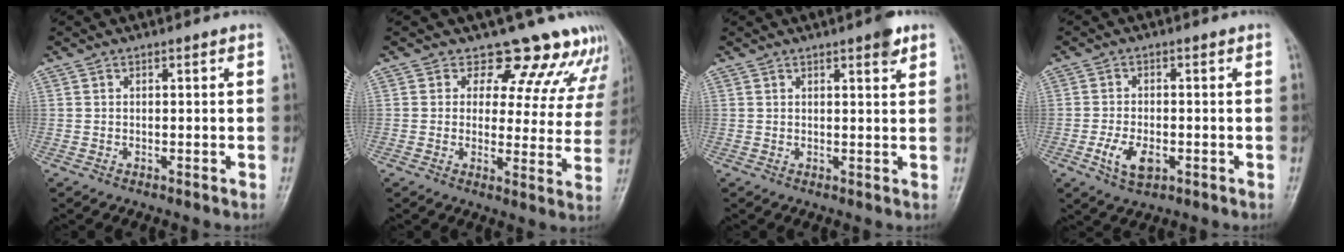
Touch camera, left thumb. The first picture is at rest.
{"total": 12.2, "force": [10.8, 5.4, 1.7], "torque": [0.032, -0.067, 0.100]}
{"total": 3.1, "force": [2.0, 0.7, 2.3], "torque": [-0.026, -0.009, 0.024]}
{"total": 5.4, "force": [-1.8, 3.1, 4.0], "torque": [-0.075, 0.000, -0.030]}